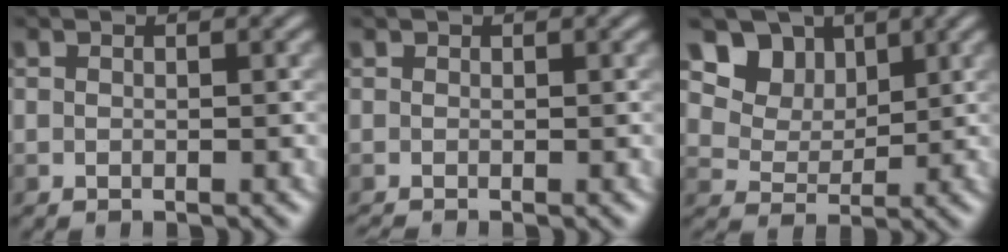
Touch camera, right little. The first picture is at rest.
{"total": 0.0}
{"total": 6.4, "force": [4.2, 4.1, 2.6], "torque": [-0.050, -0.017, 0.075]}